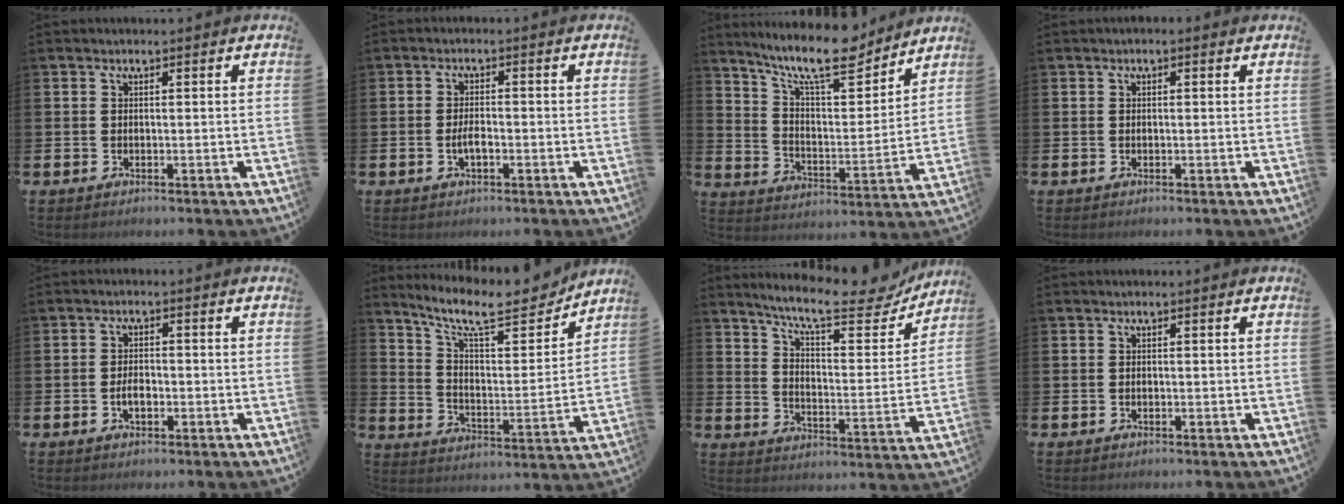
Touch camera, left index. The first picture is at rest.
{"total": 2.5, "force": [-0.8, 2.0, 1.3], "torque": [-0.019, 0.001, -0.021]}
{"total": 12.6, "force": [10.6, 3.1, 6.0], "torque": [-0.126, -0.065, 0.184]}
{"total": 0.0}
{"total": 2.3, "force": [-0.6, 1.3, 1.9], "torque": [-0.027, 0.001, -0.014]}
{"total": 10.7, "force": [9.4, 2.6, 4.4], "torque": [-0.107, -0.069, 0.161]}
{"total": 10.6, "force": [9.3, 2.0, 4.7], "torque": [-0.109, -0.058, 0.154]}
{"total": 0.0}